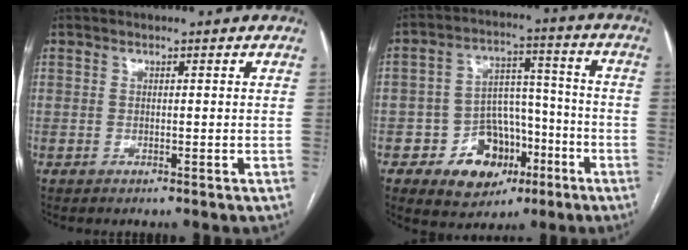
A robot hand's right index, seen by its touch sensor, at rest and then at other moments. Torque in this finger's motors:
{"motor_torque": [0.20, -0.15, -0.39, -0.09]}